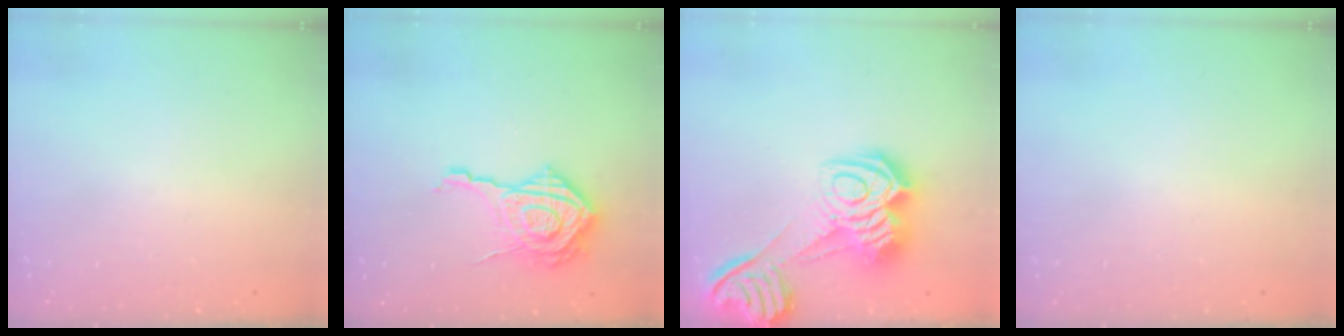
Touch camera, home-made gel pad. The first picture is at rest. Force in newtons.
{"total": 15.9, "press": 15.9, "slide": 1.1}
{"total": 16.8, "press": 16.8, "slide": 0.9}
{"total": 0.0}